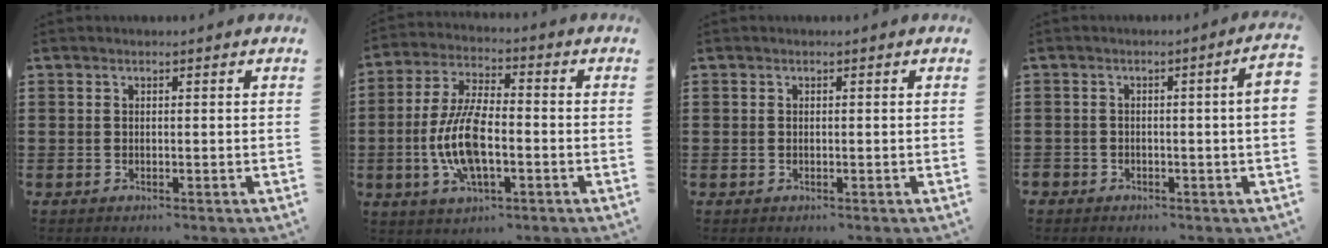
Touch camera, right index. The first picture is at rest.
{"total": 10.3, "force": [-2.3, 4.2, 9.2], "torque": [-0.209, -0.010, -0.048]}
{"total": 0.0}
{"total": 2.8, "force": [-1.0, 0.4, 2.6], "torque": [-0.040, -0.003, -0.019]}